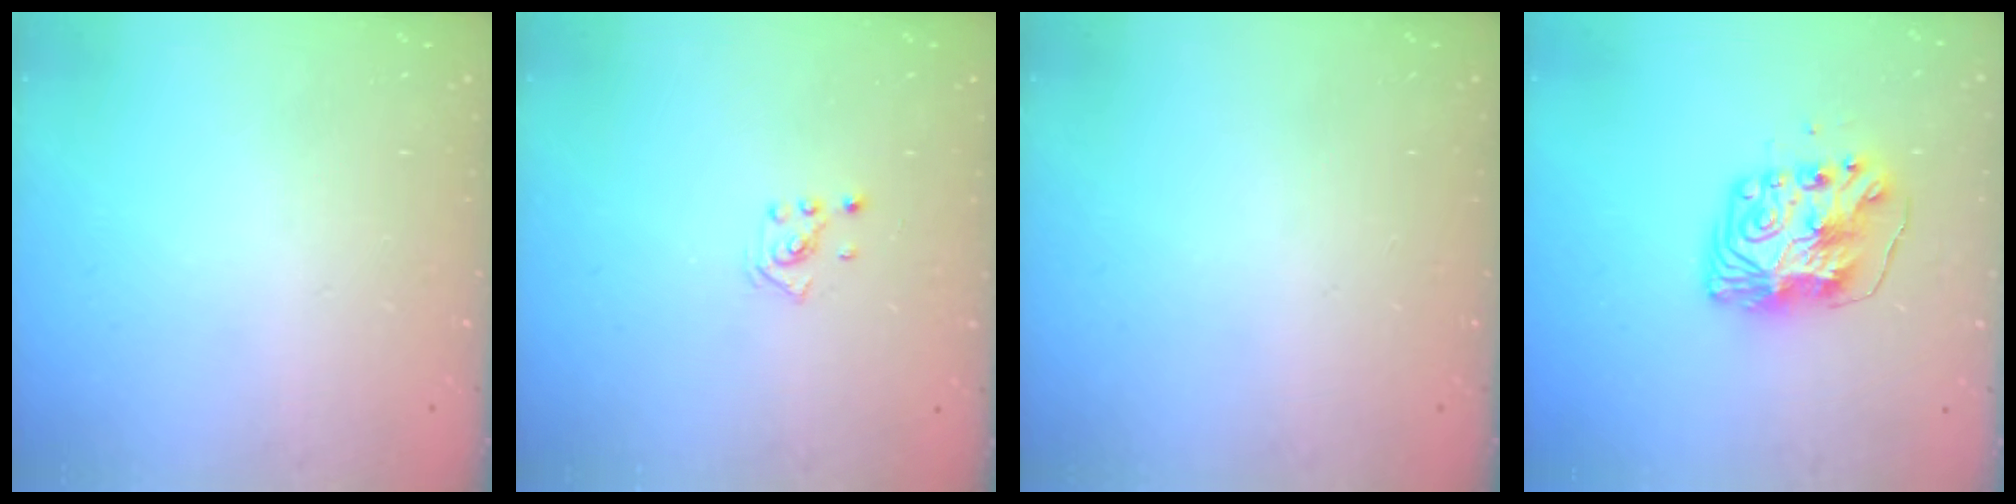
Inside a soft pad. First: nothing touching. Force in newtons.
{"total": 2.0, "press": 2.0, "slide": 0.6}
{"total": 0.0}
{"total": 9.2, "press": 9.1, "slide": 1.1}